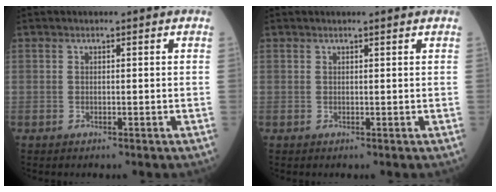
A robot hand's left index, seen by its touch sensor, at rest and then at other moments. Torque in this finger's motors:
{"motor_torque": [0.10, -0.06, 0.00, 0.01]}